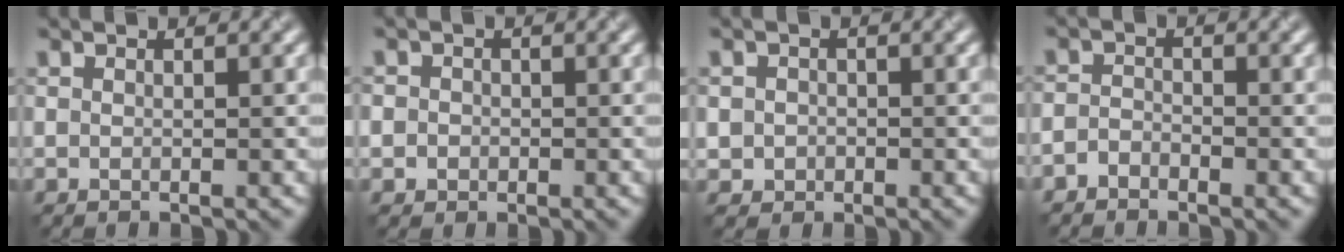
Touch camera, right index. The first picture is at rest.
{"total": 2.0, "force": [0.0, 1.9, 0.5], "torque": [0.010, 0.008, -0.016]}
{"total": 1.5, "force": [-0.2, 1.4, 0.3], "torque": [0.008, -0.003, -0.004]}
{"total": 1.4, "force": [-1.2, 0.7, 0.3], "torque": [-0.004, 0.003, -0.029]}